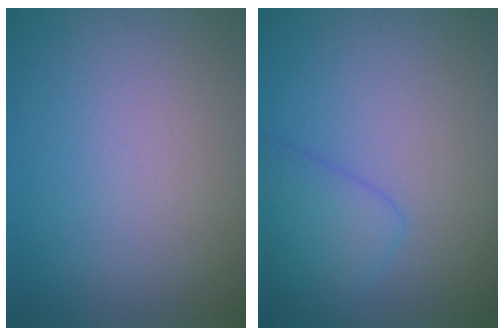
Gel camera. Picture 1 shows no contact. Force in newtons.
{"total": 3.1, "press": 3.1, "slide": 0.1}